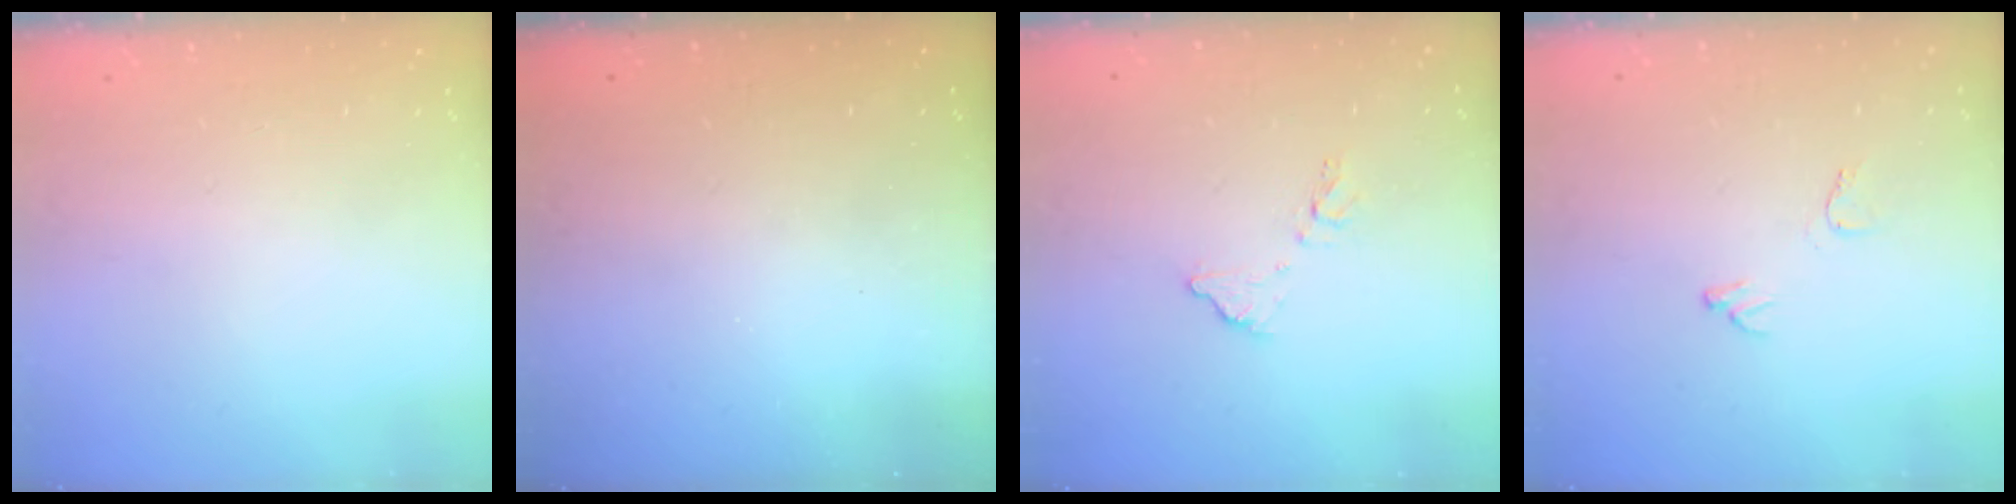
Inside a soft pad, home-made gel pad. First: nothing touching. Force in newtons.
{"total": 3.2, "press": 3.1, "slide": 0.8}
{"total": 7.4, "press": 7.4, "slide": 0.4}
{"total": 6.6, "press": 6.6, "slide": 0.6}